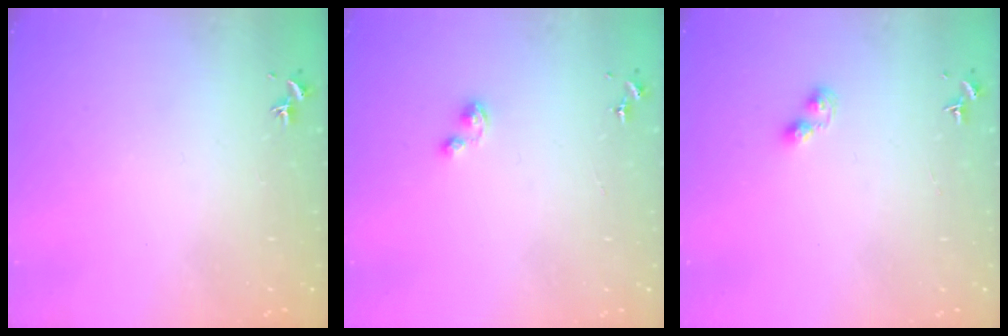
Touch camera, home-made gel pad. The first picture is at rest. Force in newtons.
{"total": 2.9, "press": 2.9, "slide": 0.3}
{"total": 3.1, "press": 3.1, "slide": 0.4}